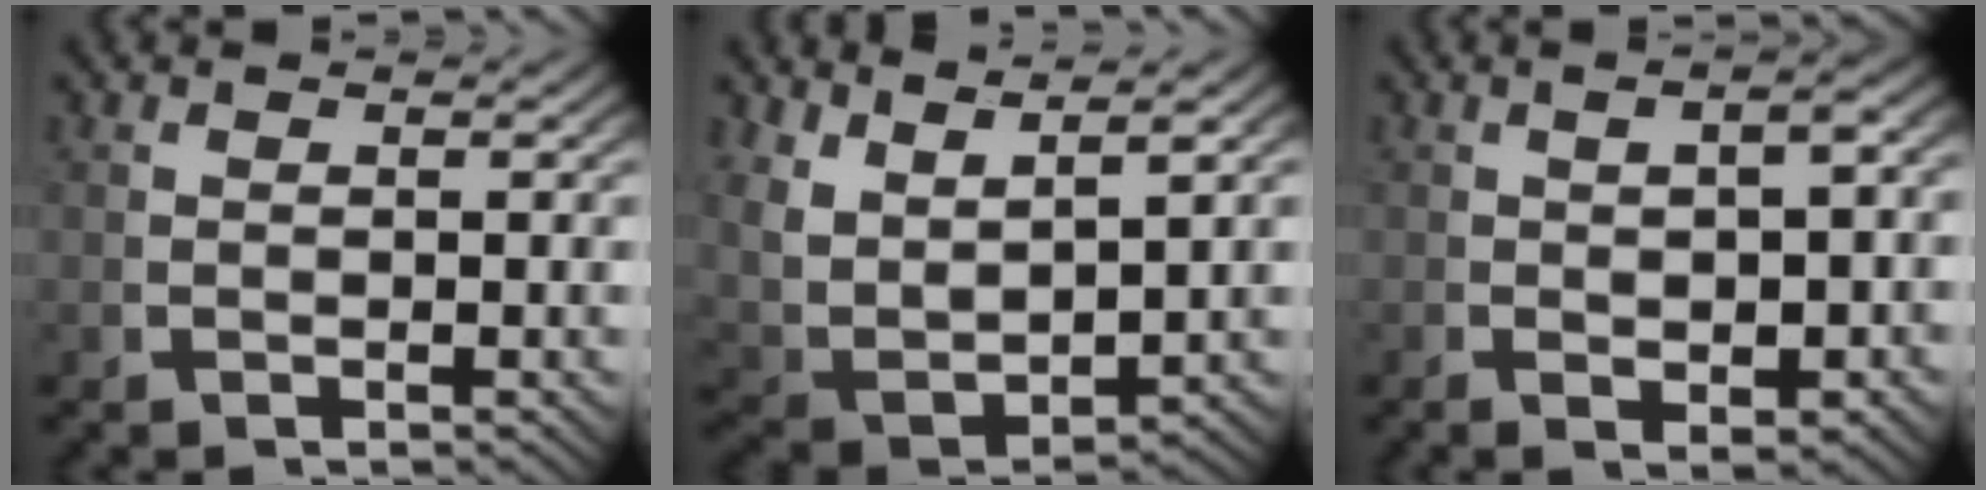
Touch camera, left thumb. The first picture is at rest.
{"total": 9.0, "force": [2.3, 6.5, 5.9], "torque": [-0.165, -0.036, 0.058]}
{"total": 4.5, "force": [0.0, 2.0, 4.1], "torque": [-0.049, 0.010, -0.001]}